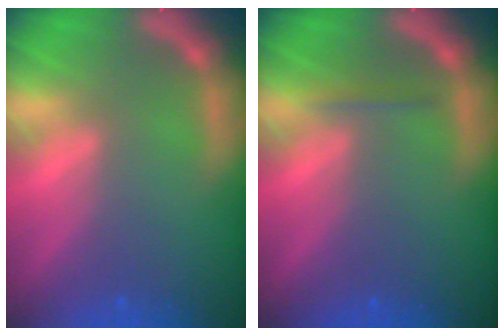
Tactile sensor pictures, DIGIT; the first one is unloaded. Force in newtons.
{"total": 0.9}